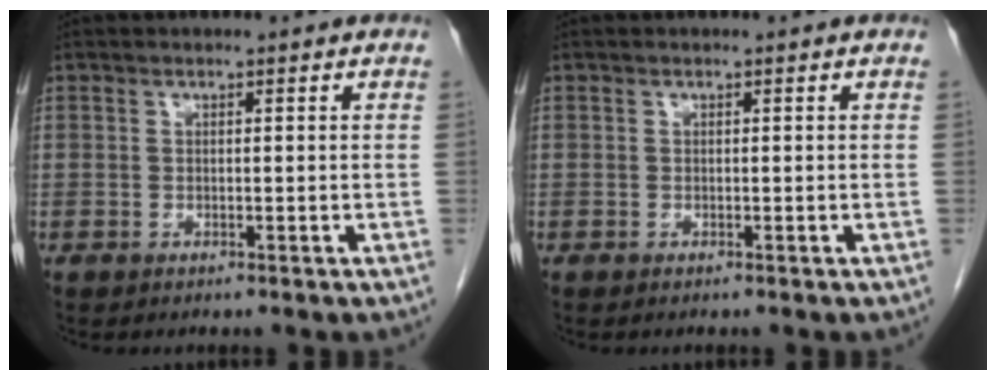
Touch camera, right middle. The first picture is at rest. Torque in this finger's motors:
{"motor_torque": [0.14, -0.03, 0.02, 0.00]}